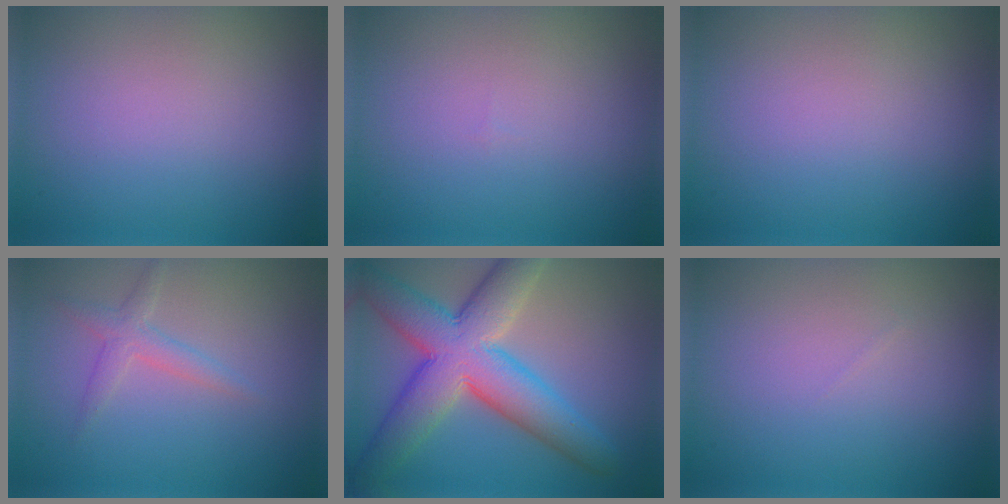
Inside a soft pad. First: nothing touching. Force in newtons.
{"total": 0.0}
{"total": 0.0}
{"total": 1.9, "press": 1.9, "slide": 0.0}
{"total": 10.6, "press": 10.5, "slide": 0.7}
{"total": 0.0}